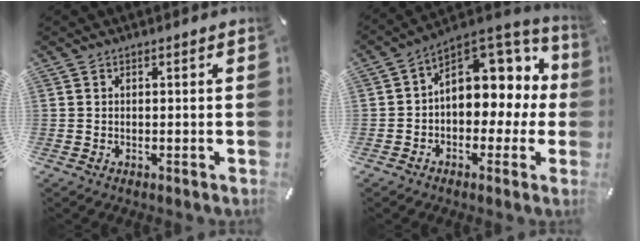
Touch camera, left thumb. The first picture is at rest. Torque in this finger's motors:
{"motor_torque": [1.50, 3.51, 0.59, 0.12, 0.17]}